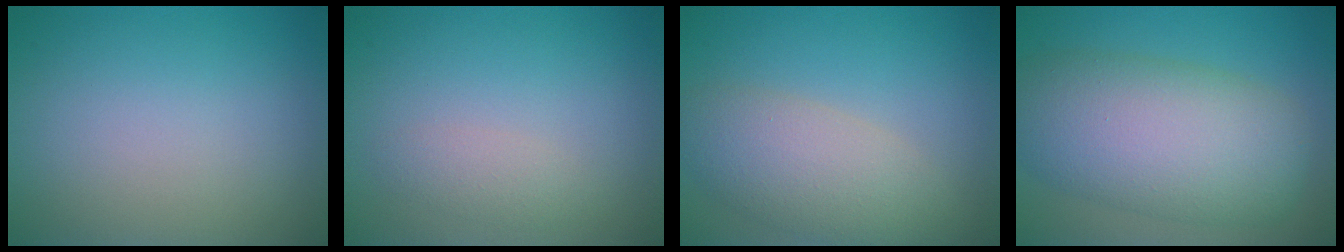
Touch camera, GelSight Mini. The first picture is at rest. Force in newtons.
{"total": 1.4, "press": 1.4, "slide": 0.1}
{"total": 5.2, "press": 5.2, "slide": 0.5}
{"total": 9.9, "press": 9.9, "slide": 0.6}